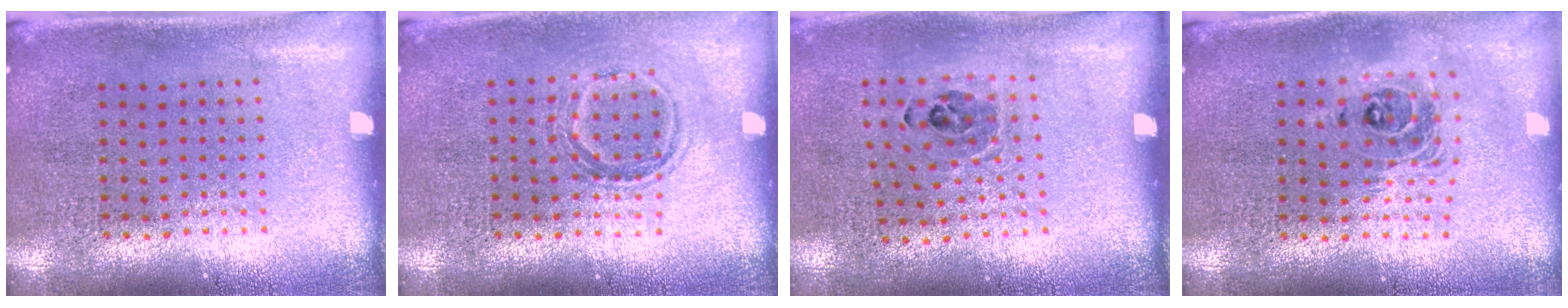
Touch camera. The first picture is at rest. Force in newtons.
{"total": 1.2, "press": 1.1, "slide": 0.6}
{"total": 0.9, "press": 0.8, "slide": 0.5}
{"total": 1.8, "press": 1.4, "slide": 1.1}